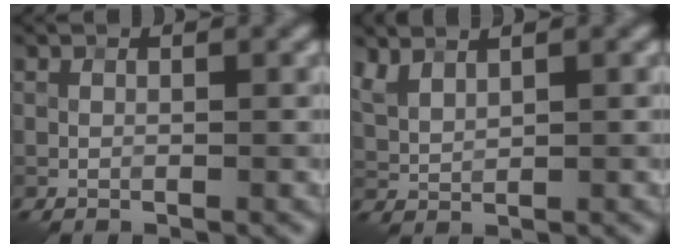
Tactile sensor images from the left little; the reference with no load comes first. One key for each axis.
{"total": 2.0, "fx": 1.7, "fy": 0.2, "fz": 1.0, "tx": -0.035, "ty": -0.001, "tz": 0.049}